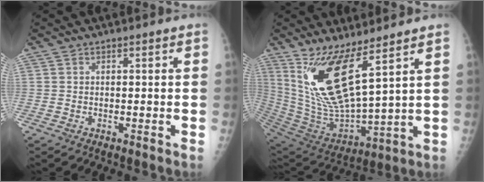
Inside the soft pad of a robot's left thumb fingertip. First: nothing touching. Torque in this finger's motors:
{"motor_torque": [0.98, 0.02, 2.11, -0.66, 0.26]}